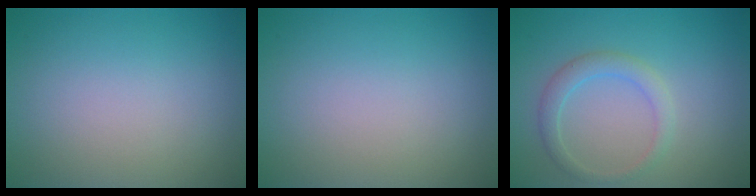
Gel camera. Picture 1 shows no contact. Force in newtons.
{"total": 0.0}
{"total": 2.1, "press": 2.1, "slide": 0.1}